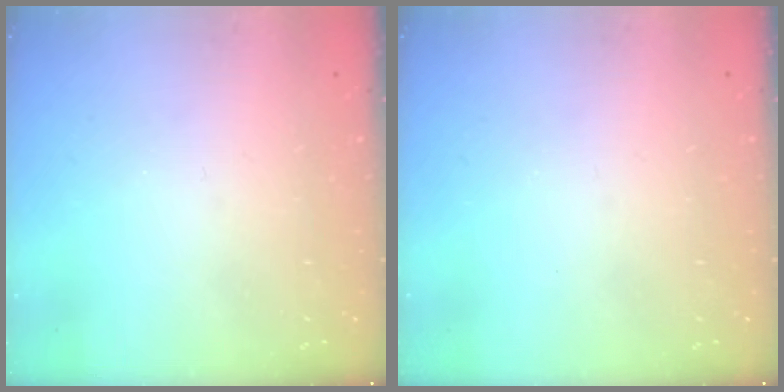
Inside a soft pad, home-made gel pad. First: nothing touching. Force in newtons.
{"total": 0.0}